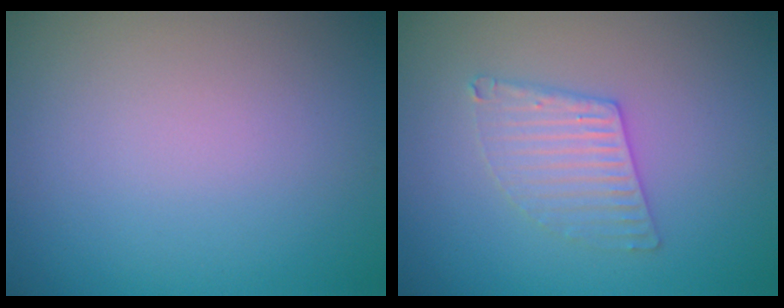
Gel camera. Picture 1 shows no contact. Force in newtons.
{"total": 2.8, "press": 2.8, "slide": 0.3}